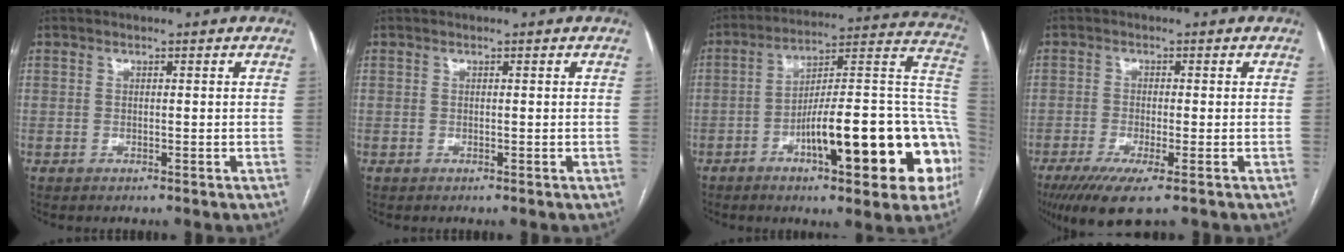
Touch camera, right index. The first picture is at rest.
{"total": 0.0}
{"total": 24.5, "force": [-8.0, 5.2, 22.6], "torque": [-0.235, 0.029, -0.108]}
{"total": 6.9, "force": [-4.2, 0.7, 5.5], "torque": [-0.093, -0.018, -0.070]}